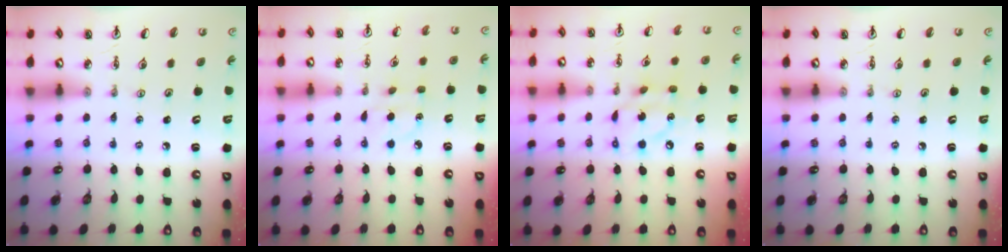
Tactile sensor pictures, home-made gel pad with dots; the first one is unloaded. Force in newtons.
{"total": 4.5, "press": 4.4, "slide": 0.6}
{"total": 9.8, "press": 9.8, "slide": 0.6}
{"total": 0.0}